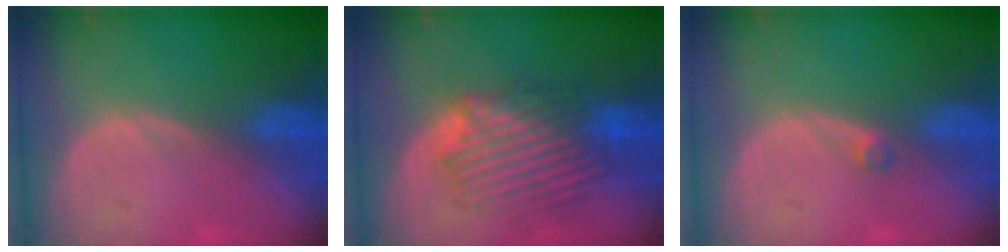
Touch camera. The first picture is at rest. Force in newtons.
{"total": 8.5, "press": 8.3, "slide": 1.7}
{"total": 1.1, "press": 1.0, "slide": 0.6}